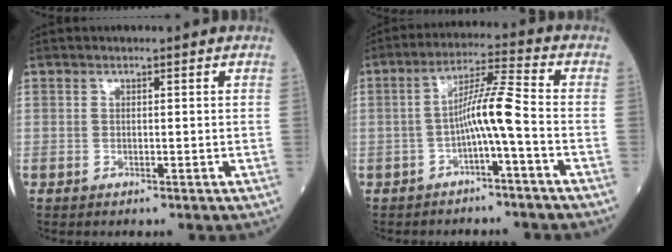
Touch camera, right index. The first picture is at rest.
{"total": 6.6, "force": [-2.1, -0.6, 6.3], "torque": [-0.112, 0.020, -0.039]}